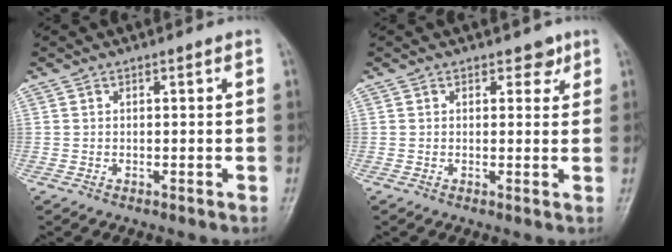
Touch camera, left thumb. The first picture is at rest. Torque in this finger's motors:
{"motor_torque": [0.32, 0.36, -0.34, -0.11, -0.07]}